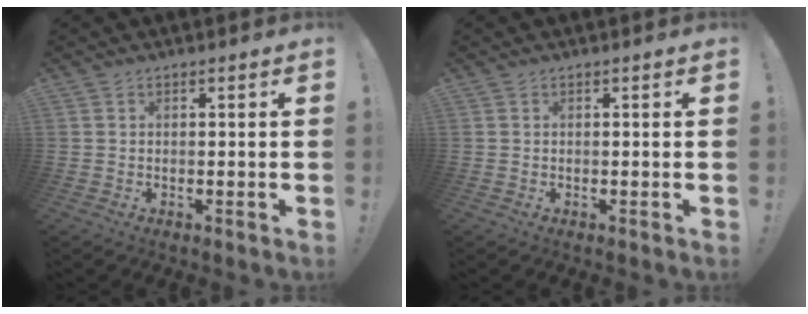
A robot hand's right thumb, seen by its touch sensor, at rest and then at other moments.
{"total": 0.0}